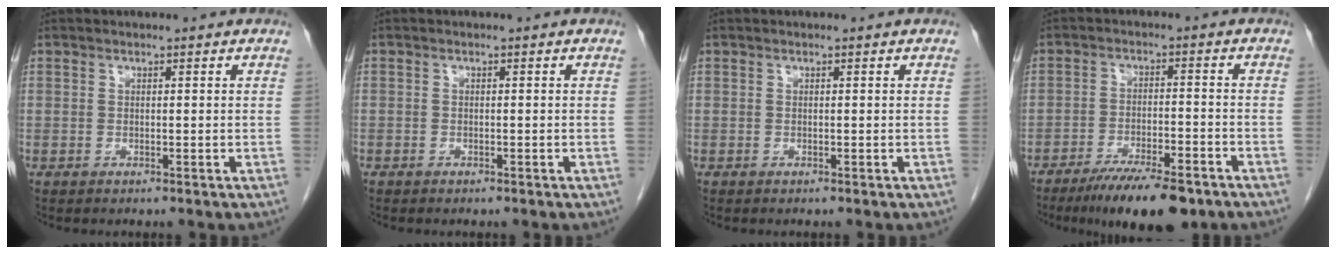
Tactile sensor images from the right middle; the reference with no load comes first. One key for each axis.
{"total": 0.5, "fx": -0.4, "fy": 0.3, "fz": 0.0, "tx": -0.004, "ty": 0.004, "tz": -0.008}
{"total": 0.0}
{"total": 11.4, "fx": -8.4, "fy": 2.6, "fz": 7.3, "tx": -0.108, "ty": -0.018, "tz": -0.134}